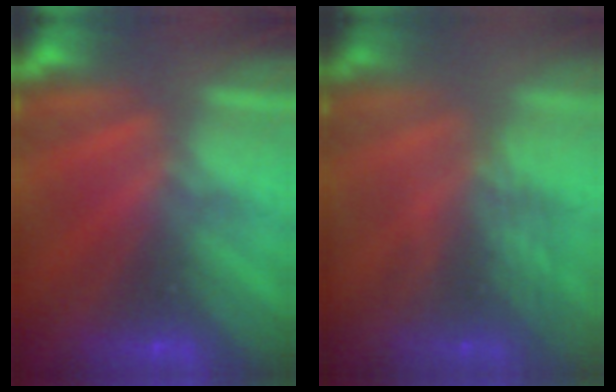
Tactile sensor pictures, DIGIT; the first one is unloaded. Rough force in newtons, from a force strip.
{"total": 2.9}